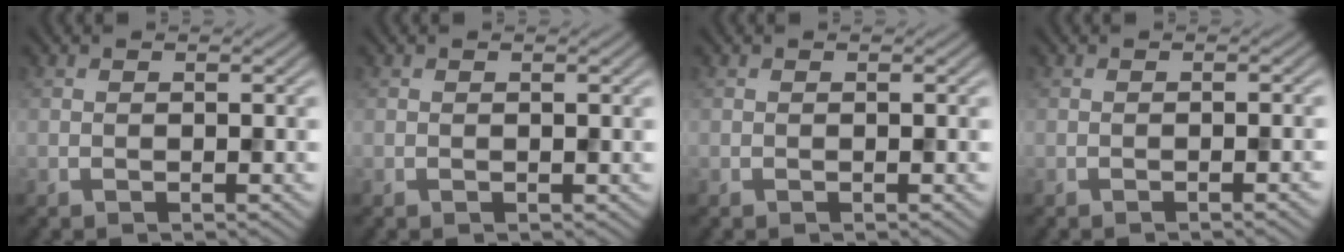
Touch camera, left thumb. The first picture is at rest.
{"total": 0.0}
{"total": 0.0}
{"total": 1.3, "force": [-0.4, 0.2, 1.2], "torque": [-0.012, 0.004, -0.010]}